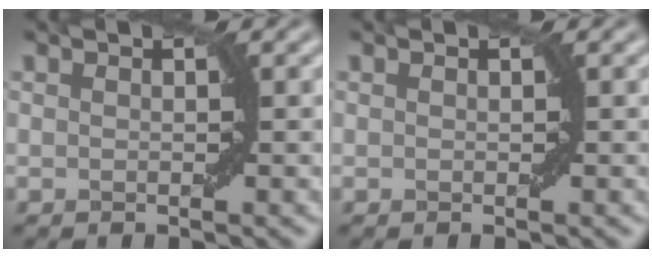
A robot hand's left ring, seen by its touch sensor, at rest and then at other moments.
{"total": 0.0}